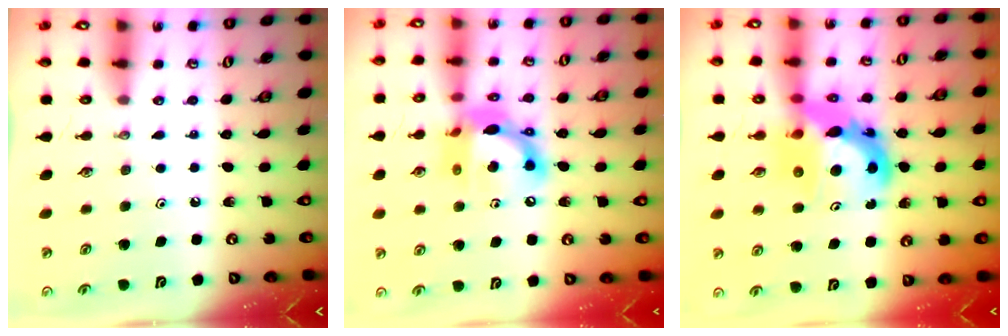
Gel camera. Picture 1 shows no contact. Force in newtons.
{"total": 14.7, "press": 14.7, "slide": 0.9}
{"total": 12.3, "press": 12.2, "slide": 1.1}